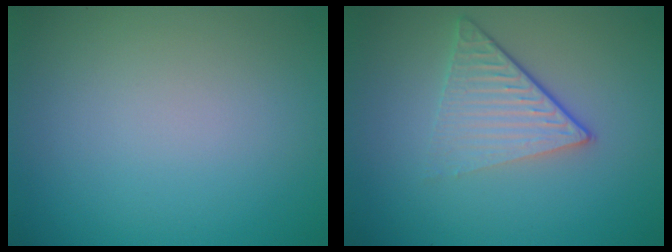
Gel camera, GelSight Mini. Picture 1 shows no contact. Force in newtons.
{"total": 4.0, "press": 2.6, "slide": 3.1}